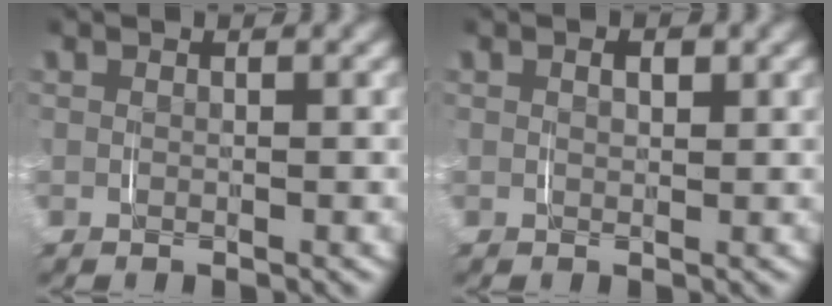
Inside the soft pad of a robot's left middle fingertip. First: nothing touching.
{"total": 1.1, "force": [0.4, 0.5, 0.9], "torque": [-0.009, 0.000, 0.008]}